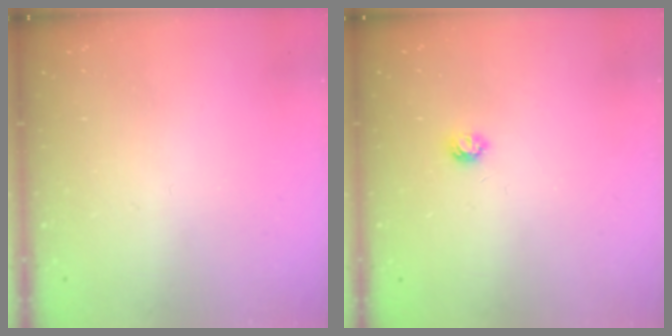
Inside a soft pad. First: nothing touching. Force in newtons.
{"total": 4.2, "press": 4.2, "slide": 0.5}